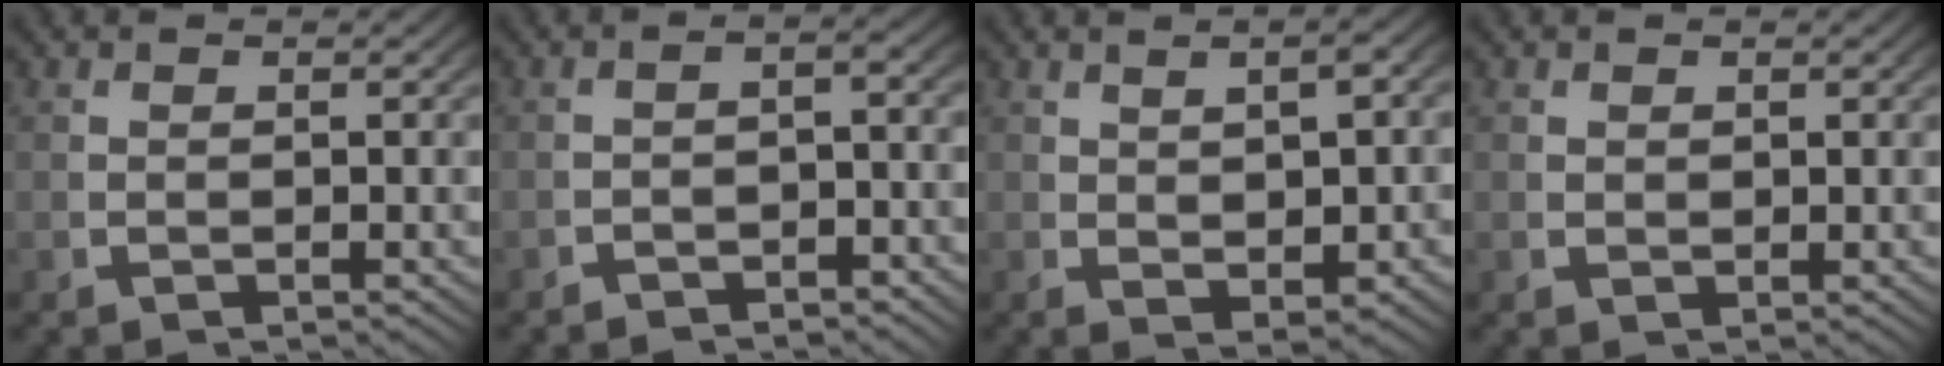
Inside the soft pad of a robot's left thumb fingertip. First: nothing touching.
{"total": 2.4, "force": [-2.0, 0.4, 1.2], "torque": [-0.017, -0.005, -0.032]}
{"total": 4.6, "force": [1.1, 2.1, 3.9], "torque": [-0.043, 0.004, 0.025]}
{"total": 0.8, "force": [0.6, 0.4, 0.3], "torque": [-0.003, -0.006, 0.020]}